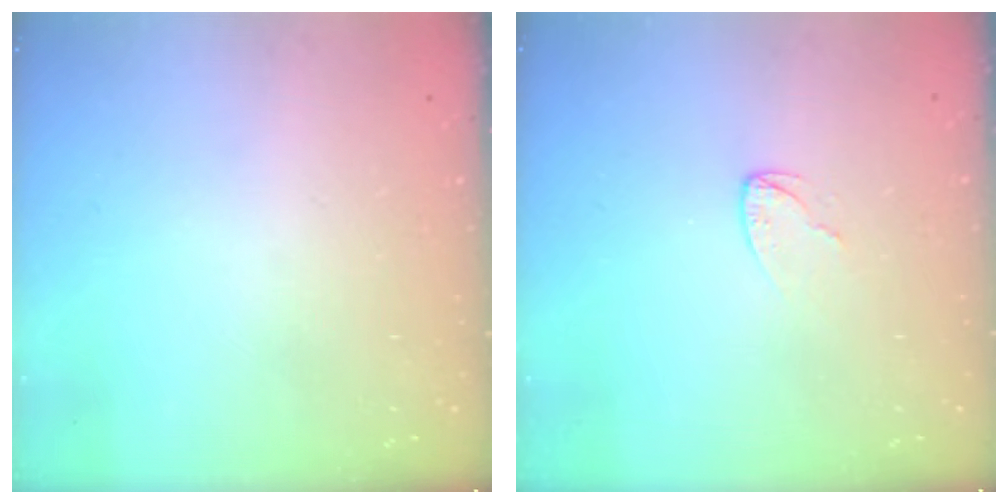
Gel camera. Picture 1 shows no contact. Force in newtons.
{"total": 3.0, "press": 3.0, "slide": 0.3}